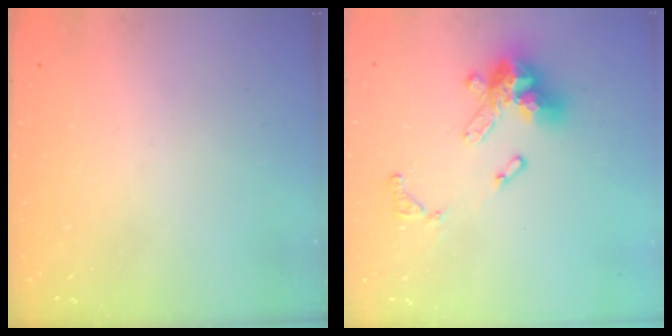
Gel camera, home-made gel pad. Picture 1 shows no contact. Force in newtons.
{"total": 15.2, "press": 15.1, "slide": 1.7}